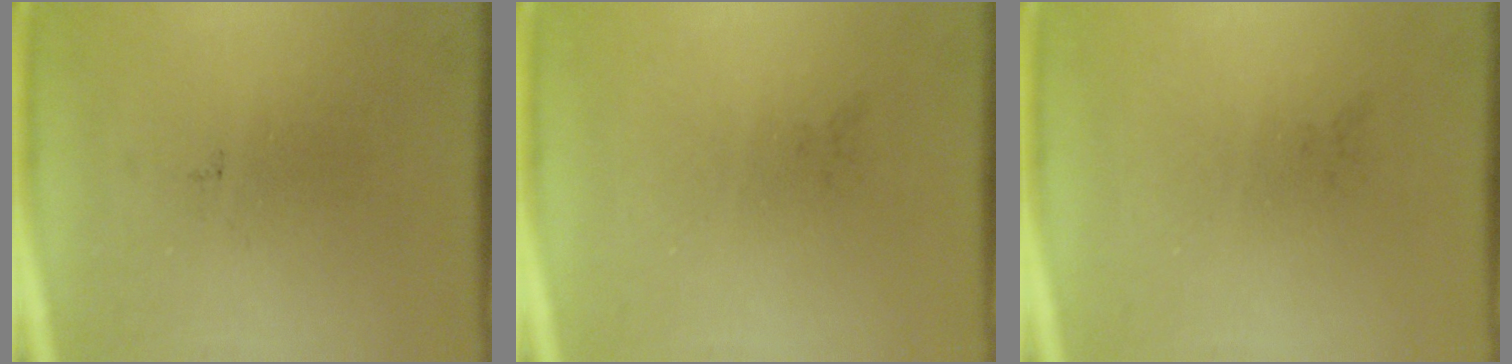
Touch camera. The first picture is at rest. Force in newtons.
{"total": 0.0}
{"total": 0.0}